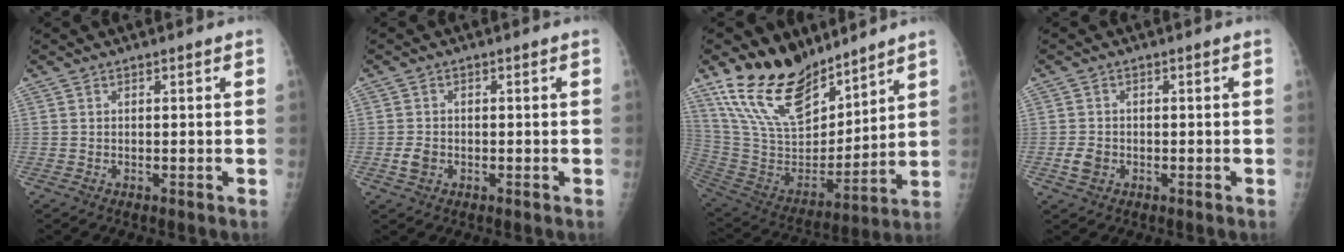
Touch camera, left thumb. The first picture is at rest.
{"total": 2.7, "force": [-0.7, 2.1, 1.5], "torque": [-0.024, 0.002, -0.012]}
{"total": 20.6, "force": [15.8, 9.1, 9.7], "torque": [-0.138, -0.083, 0.299]}
{"total": 3.0, "force": [-0.9, 2.4, 1.6], "torque": [-0.026, 0.002, -0.013]}